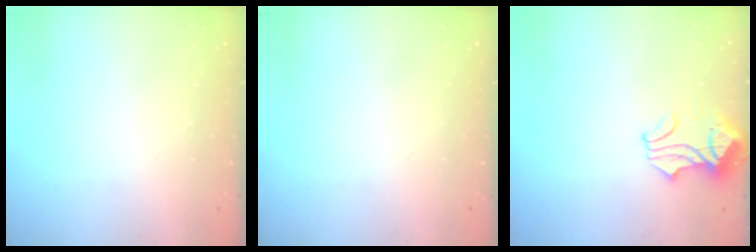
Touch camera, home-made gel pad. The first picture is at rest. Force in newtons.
{"total": 0.0}
{"total": 1.4, "press": 0.9, "slide": 1.1}